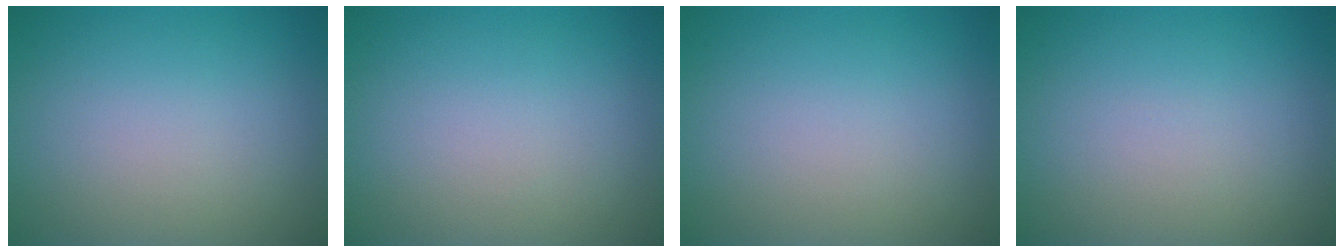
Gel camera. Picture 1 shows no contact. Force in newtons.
{"total": 0.0}
{"total": 0.0}
{"total": 0.0}